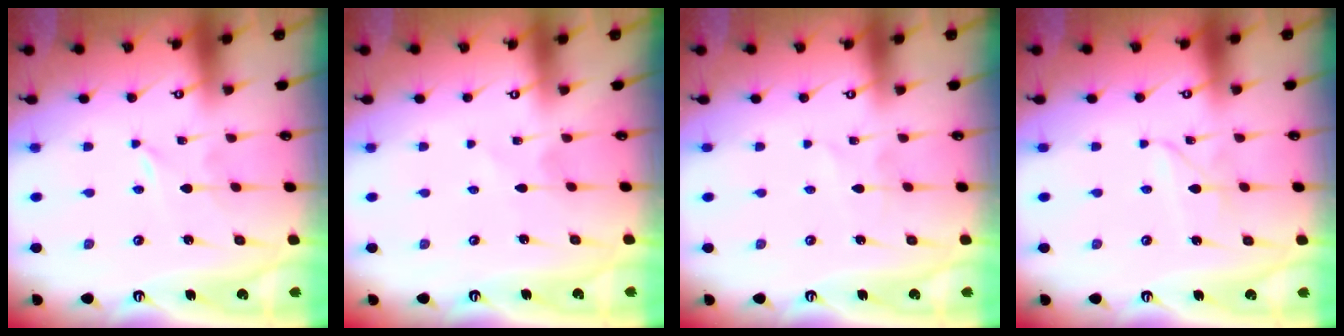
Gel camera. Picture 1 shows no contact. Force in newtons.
{"total": 1.9, "press": 1.9, "slide": 0.1}
{"total": 1.8, "press": 1.7, "slide": 0.2}
{"total": 2.2, "press": 2.2, "slide": 0.2}